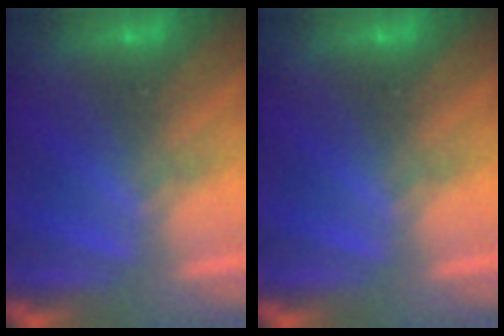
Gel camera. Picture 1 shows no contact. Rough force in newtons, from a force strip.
{"total": 0.0}